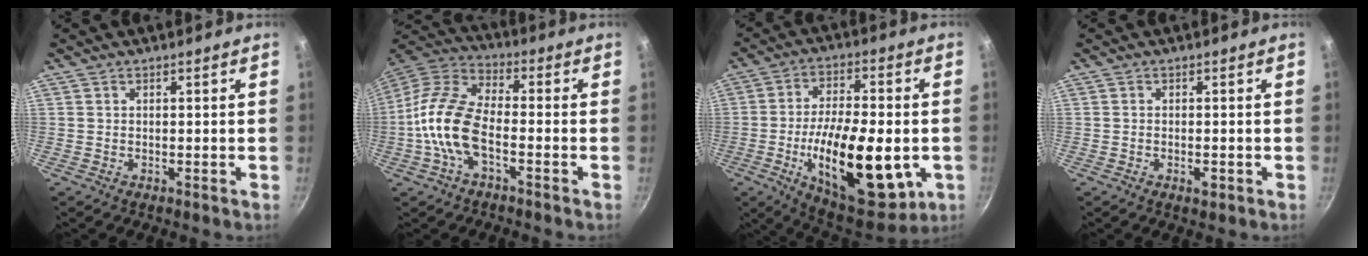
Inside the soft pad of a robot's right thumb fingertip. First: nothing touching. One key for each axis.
{"total": 13.1, "fx": -3.6, "fy": 6.4, "fz": 10.8, "tx": -0.206, "ty": 0.039, "tz": -0.087}
{"total": 23.6, "fx": -5.3, "fy": 10.4, "fz": 20.5, "tx": -0.308, "ty": 0.006, "tz": -0.077}
{"total": 1.7, "fx": -0.8, "fy": 0.6, "fz": 1.4, "tx": -0.025, "ty": 0.000, "tz": -0.014}